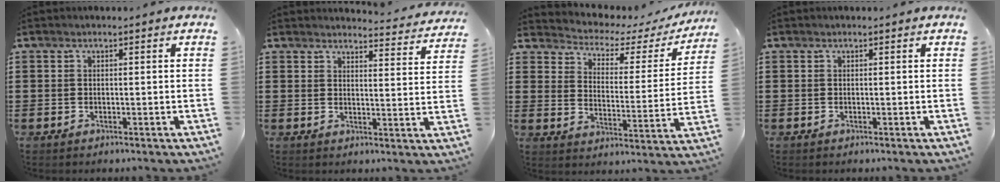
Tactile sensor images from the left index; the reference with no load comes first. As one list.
[{"total": 3.6, "force": [3.6, 0.0, 0.5], "torque": [-0.008, -0.028, 0.059]}, {"total": 3.0, "force": [2.6, 1.3, 0.8], "torque": [-0.037, -0.024, 0.034]}, {"total": 0.0}]